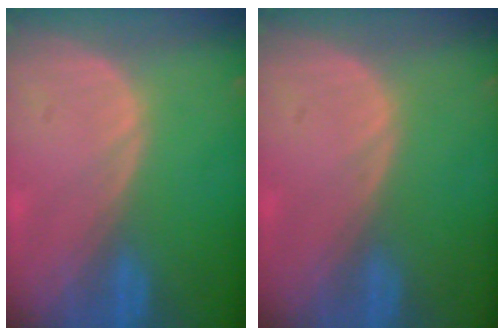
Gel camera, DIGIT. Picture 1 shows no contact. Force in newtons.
{"total": 0.0}